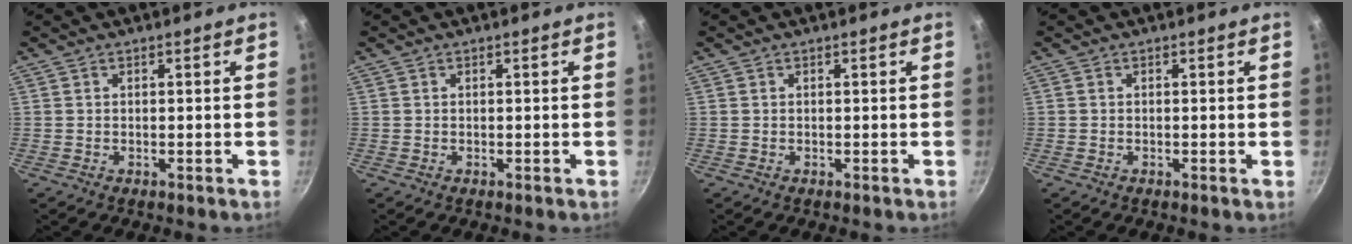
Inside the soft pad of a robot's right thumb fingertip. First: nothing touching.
{"total": 0.0}
{"total": 0.0}
{"total": 0.0}